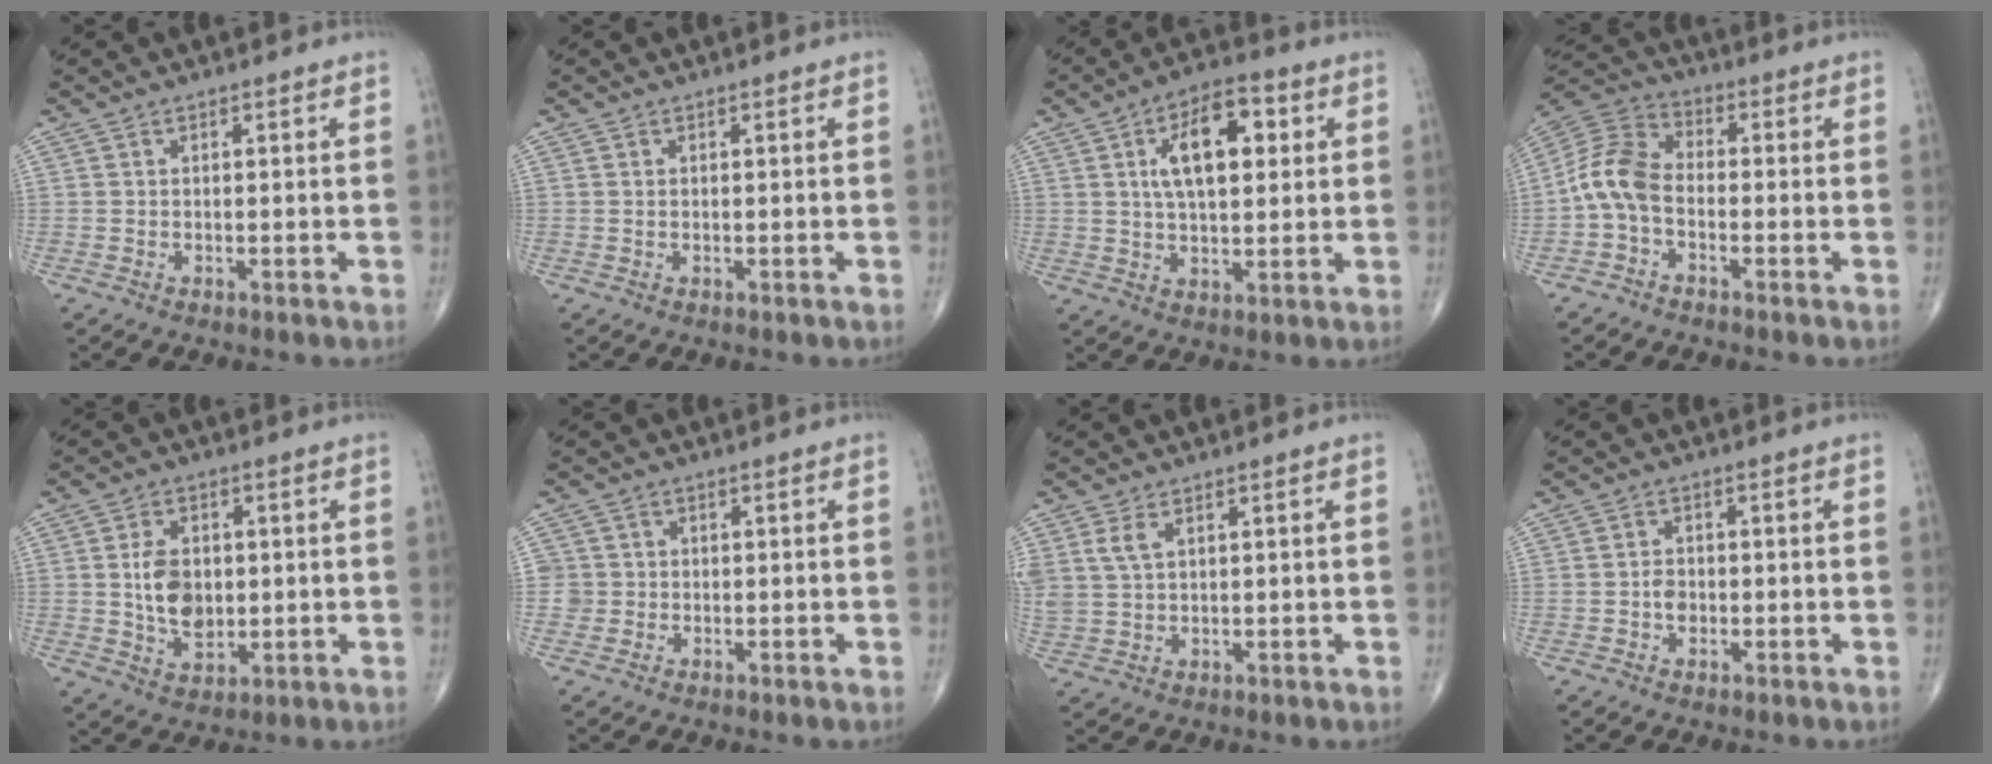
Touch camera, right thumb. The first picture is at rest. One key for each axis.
{"total": 0.0}
{"total": 12.8, "fx": 3.4, "fy": 6.2, "fz": 10.6, "tx": -0.150, "ty": 0.004, "tz": 0.052}
{"total": 8.9, "fx": -2.1, "fy": 5.6, "fz": 6.5, "tx": -0.126, "ty": 0.030, "tz": -0.057}
{"total": 8.4, "fx": 0.5, "fy": 5.7, "fz": 6.2, "tx": -0.089, "ty": -0.009, "tz": 0.015}
{"total": 2.5, "fx": -0.1, "fy": 2.5, "fz": -0.1, "tx": 0.022, "ty": 0.008, "tz": -0.005}
{"total": 4.1, "fx": 2.0, "fy": 2.3, "fz": 2.8, "tx": -0.065, "ty": -0.002, "tz": 0.050}
{"total": 2.4, "fx": -0.6, "fy": 1.8, "fz": 1.4, "tx": -0.012, "ty": 0.005, "tz": -0.012}